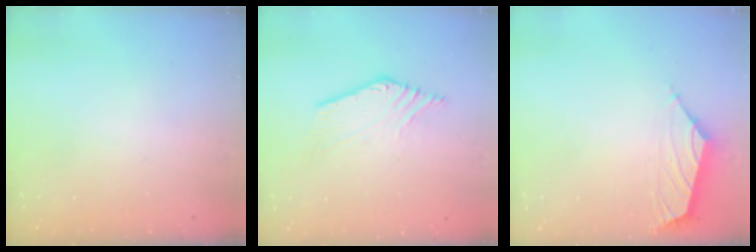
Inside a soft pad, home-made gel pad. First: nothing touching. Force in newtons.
{"total": 1.8, "press": 1.8, "slide": 0.2}
{"total": 1.6, "press": 1.5, "slide": 0.6}